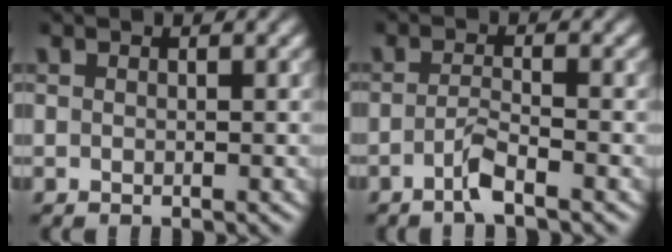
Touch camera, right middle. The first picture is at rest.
{"total": 2.2, "force": [-1.3, 0.3, 1.7], "torque": [-0.033, 0.004, -0.032]}